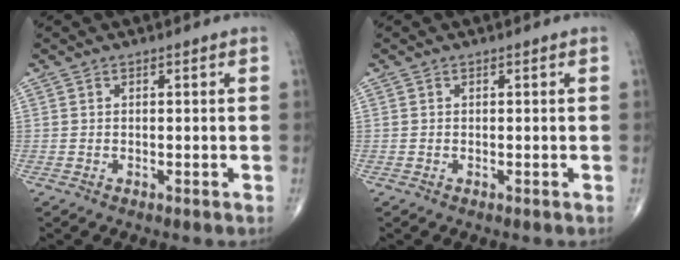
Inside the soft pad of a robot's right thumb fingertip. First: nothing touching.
{"total": 0.0}